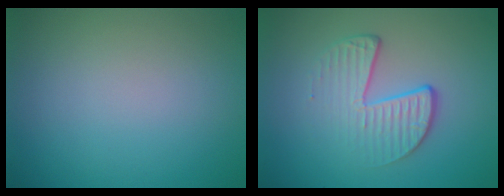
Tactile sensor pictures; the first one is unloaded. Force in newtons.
{"total": 4.3, "press": 2.7, "slide": 3.3}